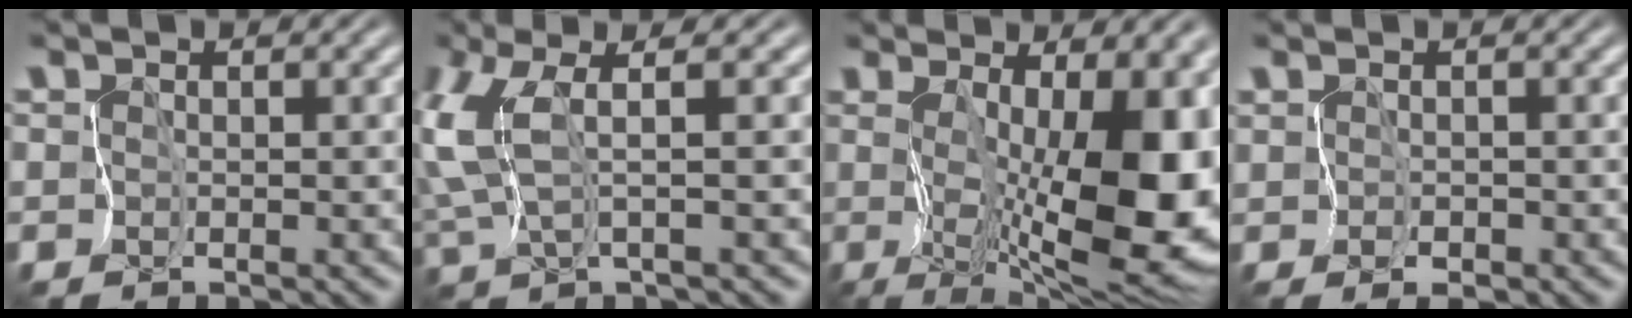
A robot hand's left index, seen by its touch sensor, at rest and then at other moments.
{"total": 4.9, "force": [0.8, 1.1, 4.7], "torque": [-0.145, -0.002, 0.013]}
{"total": 12.9, "force": [-0.5, 3.7, 12.4], "torque": [-0.178, -0.014, 0.001]}
{"total": 0.5, "force": [-0.2, -0.3, 0.4], "torque": [-0.016, -0.004, -0.006]}